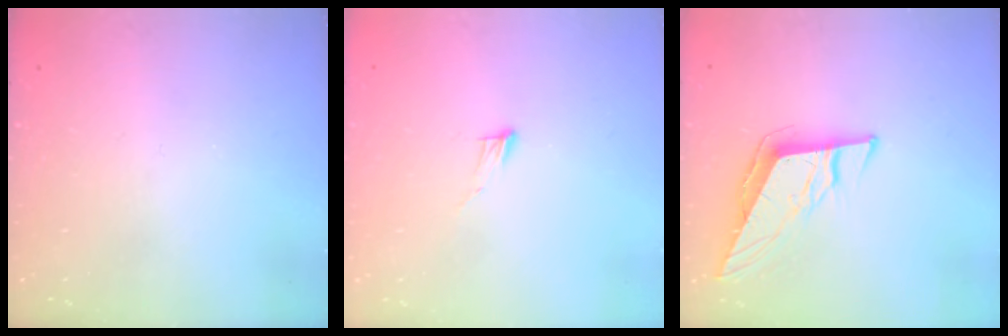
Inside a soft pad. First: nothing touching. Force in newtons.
{"total": 3.7, "press": 3.7, "slide": 0.3}
{"total": 10.2, "press": 10.0, "slide": 1.6}